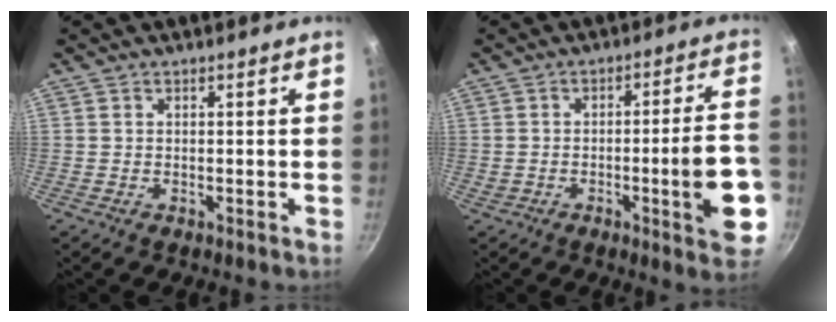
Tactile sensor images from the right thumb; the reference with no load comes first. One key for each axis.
{"total": 12.5, "fx": -3.7, "fy": 2.4, "fz": 11.7, "tx": -0.145, "ty": 0.020, "tz": -0.047}